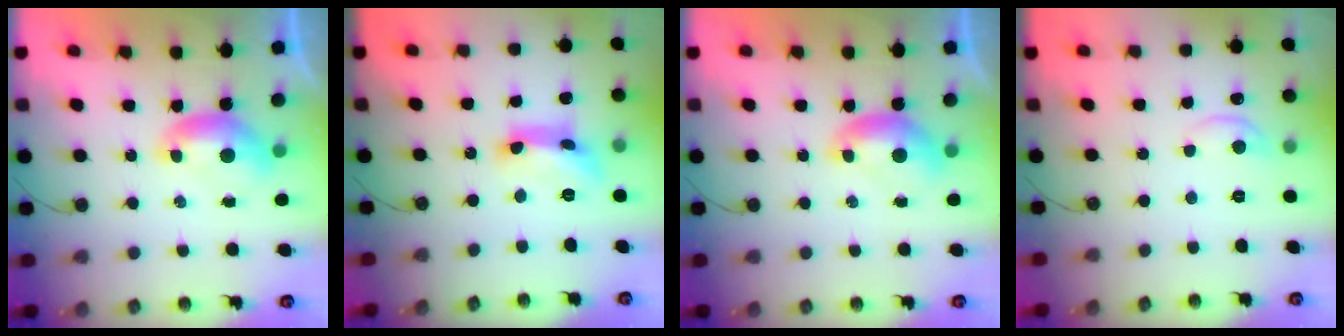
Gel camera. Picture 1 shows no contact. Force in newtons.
{"total": 9.7, "press": 9.6, "slide": 0.6}
{"total": 0.0}
{"total": 1.4, "press": 1.3, "slide": 0.5}